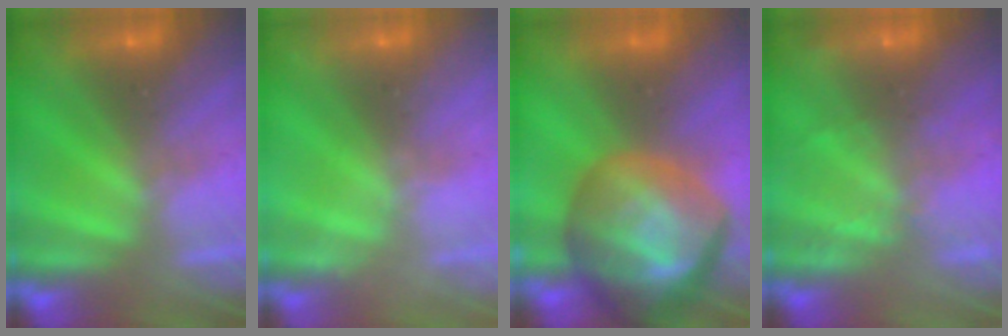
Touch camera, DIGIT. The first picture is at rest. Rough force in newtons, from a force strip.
{"total": 2.3}
{"total": 10.0}
{"total": 2.3}